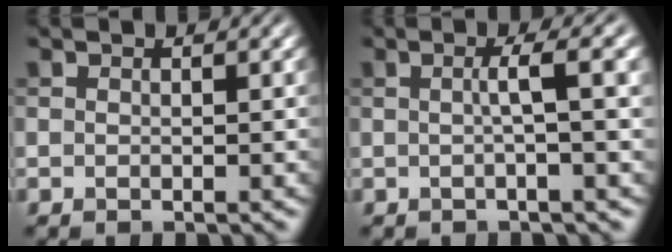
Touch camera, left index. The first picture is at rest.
{"total": 3.7, "force": [0.3, 0.7, 3.6], "torque": [-0.048, 0.009, -0.001]}